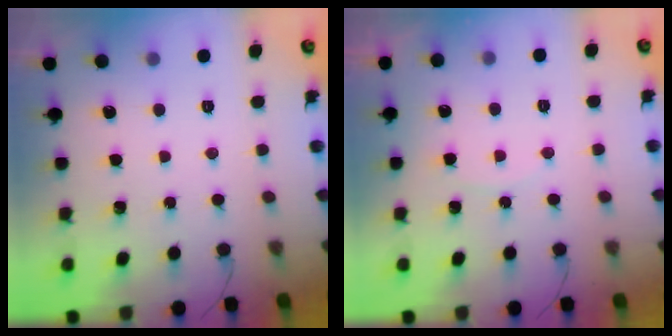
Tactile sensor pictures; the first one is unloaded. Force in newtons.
{"total": 3.0, "press": 3.0, "slide": 0.4}